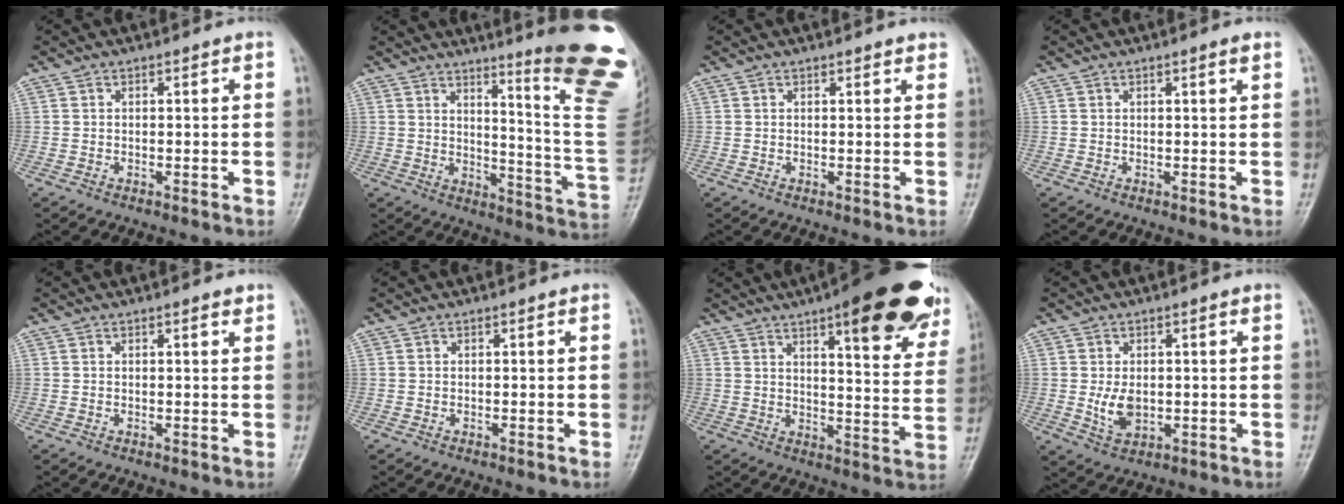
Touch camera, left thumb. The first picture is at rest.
{"total": 22.3, "force": [13.2, 2.3, 17.8], "torque": [-0.190, -0.101, 0.170]}
{"total": 1.3, "force": [1.1, 0.5, 0.5], "torque": [-0.002, -0.003, 0.011]}
{"total": 1.1, "force": [0.6, 0.0, 0.9], "torque": [-0.013, -0.003, 0.009]}
{"total": 1.2, "force": [0.8, 0.3, 0.8], "torque": [-0.011, -0.004, 0.010]}
{"total": 0.0}
{"total": 23.5, "force": [14.4, 6.5, 17.4], "torque": [-0.193, -0.051, 0.182]}
{"total": 4.8, "force": [0.0, 3.1, 3.7], "torque": [-0.056, -0.010, 0.009]}